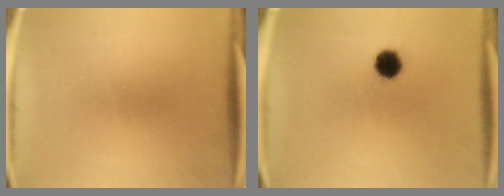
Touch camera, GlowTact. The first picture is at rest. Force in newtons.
{"total": 5.3}